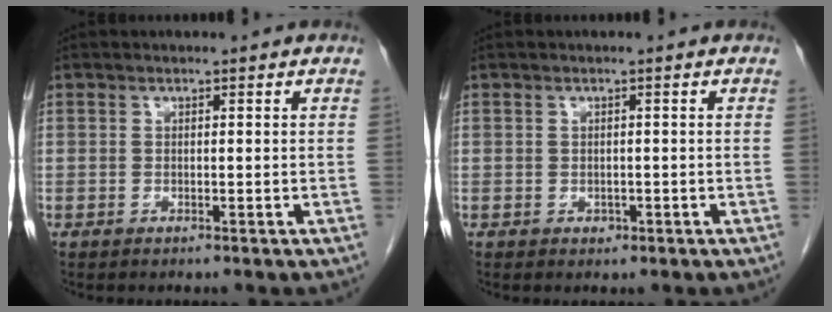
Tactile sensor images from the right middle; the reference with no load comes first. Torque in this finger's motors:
{"motor_torque": [0.32, 0.01, 0.13, 0.02]}